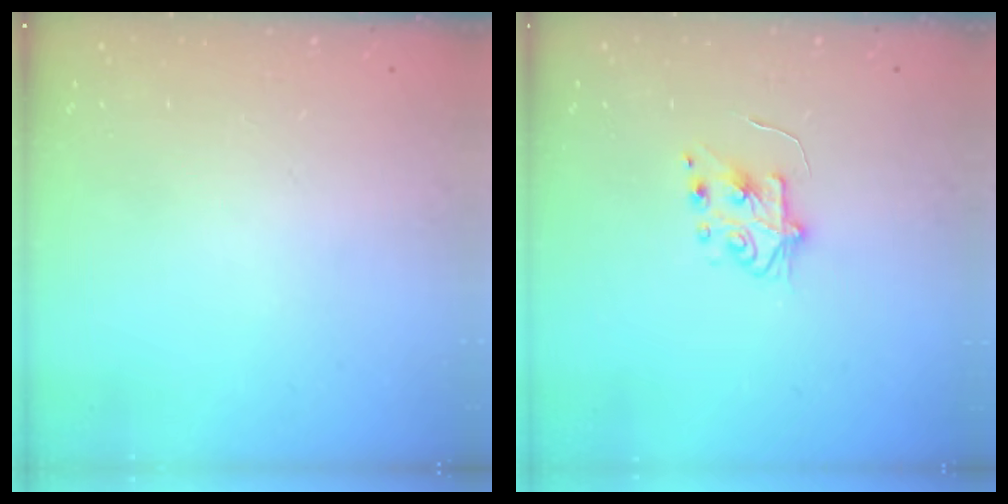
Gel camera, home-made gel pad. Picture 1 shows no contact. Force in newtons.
{"total": 5.8, "press": 5.8, "slide": 0.6}